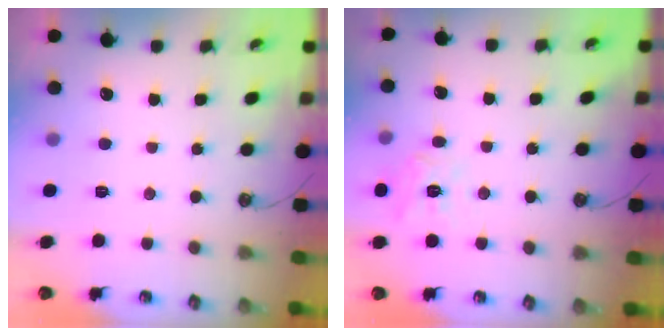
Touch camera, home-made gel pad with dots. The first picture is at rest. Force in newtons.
{"total": 12.2, "press": 12.1, "slide": 1.3}